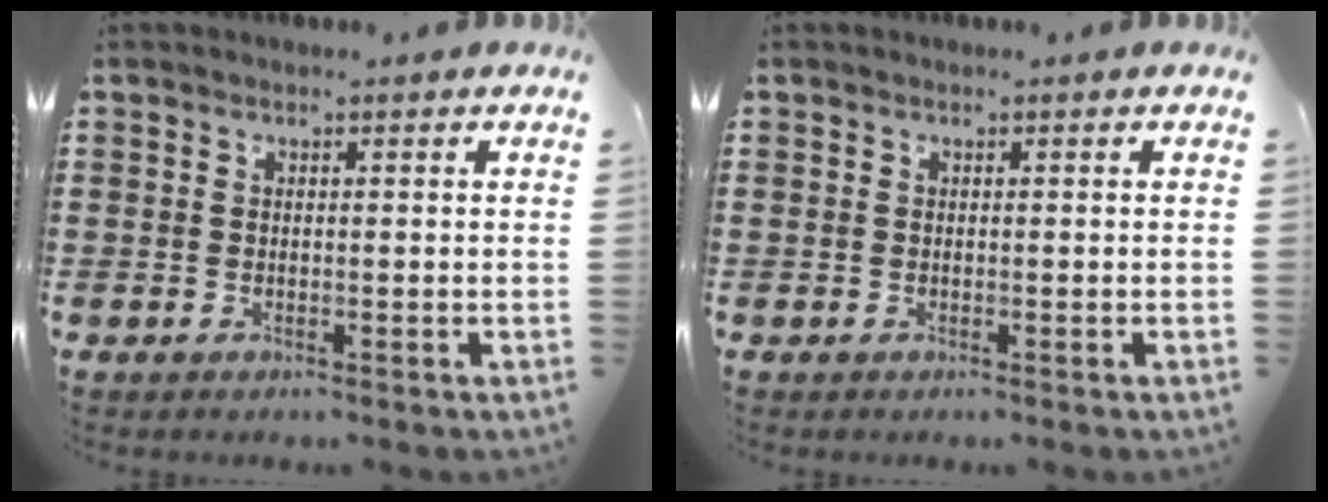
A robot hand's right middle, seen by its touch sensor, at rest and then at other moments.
{"total": 0.0}